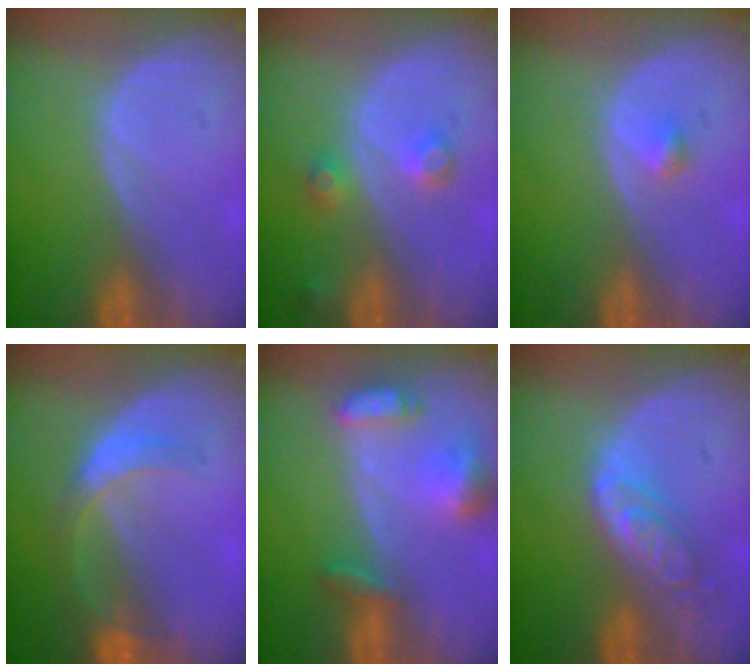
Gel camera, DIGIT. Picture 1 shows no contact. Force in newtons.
{"total": 3.5, "press": 3.3, "slide": 1.4}
{"total": 1.1, "press": 1.1, "slide": 0.1}
{"total": 5.2, "press": 4.8, "slide": 1.9}
{"total": 6.7, "press": 6.4, "slide": 2.0}
{"total": 6.2, "press": 5.5, "slide": 2.8}